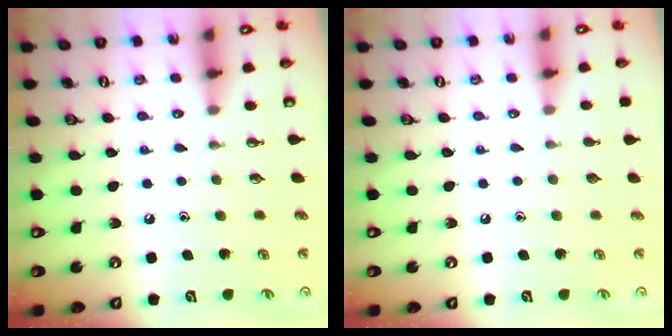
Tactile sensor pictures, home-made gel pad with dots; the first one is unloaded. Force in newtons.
{"total": 0.0}